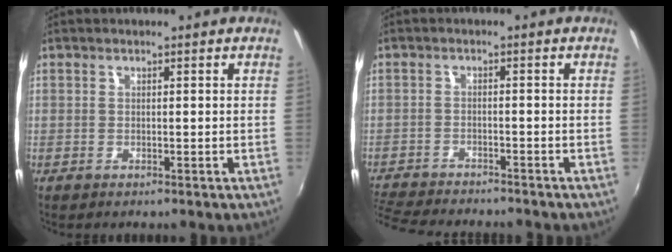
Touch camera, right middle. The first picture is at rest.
{"total": 10.2, "force": [-9.4, 1.6, 3.6], "torque": [-0.099, -0.017, -0.158]}